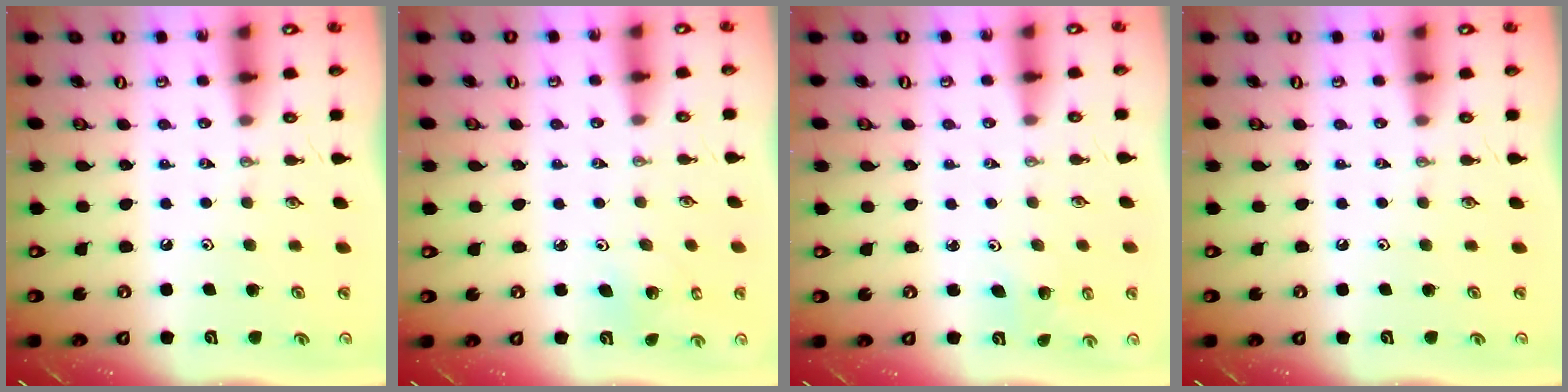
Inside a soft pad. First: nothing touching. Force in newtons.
{"total": 2.3, "press": 2.3, "slide": 0.2}
{"total": 1.4, "press": 1.4, "slide": 0.1}
{"total": 0.0}